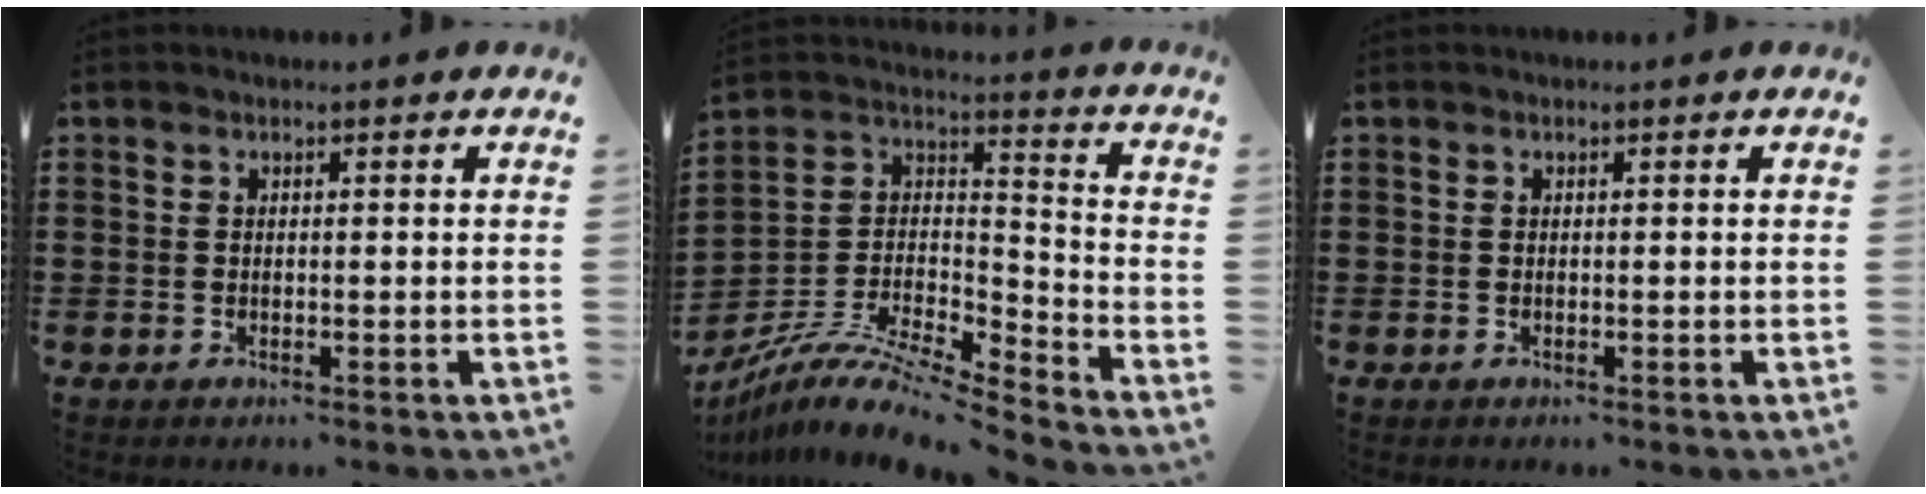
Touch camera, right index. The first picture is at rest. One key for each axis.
{"total": 10.0, "fx": -8.4, "fy": 2.0, "fz": 4.9, "tx": -0.099, "ty": 0.013, "tz": -0.170}
{"total": 0.0}